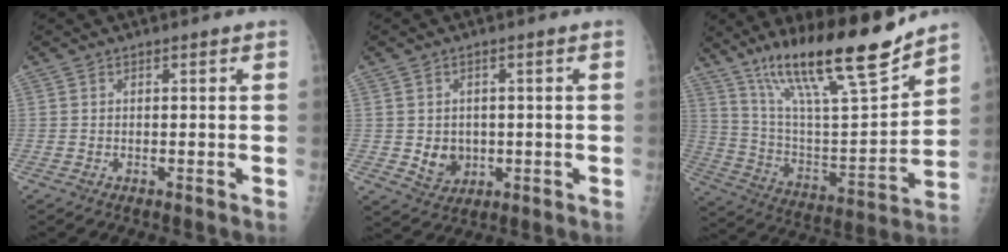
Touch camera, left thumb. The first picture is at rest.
{"total": 5.0, "force": [-0.4, 4.3, 2.5], "torque": [-0.018, -0.001, 0.007]}
{"total": 23.5, "force": [17.2, 4.0, 15.5], "torque": [-0.240, -0.074, 0.303]}